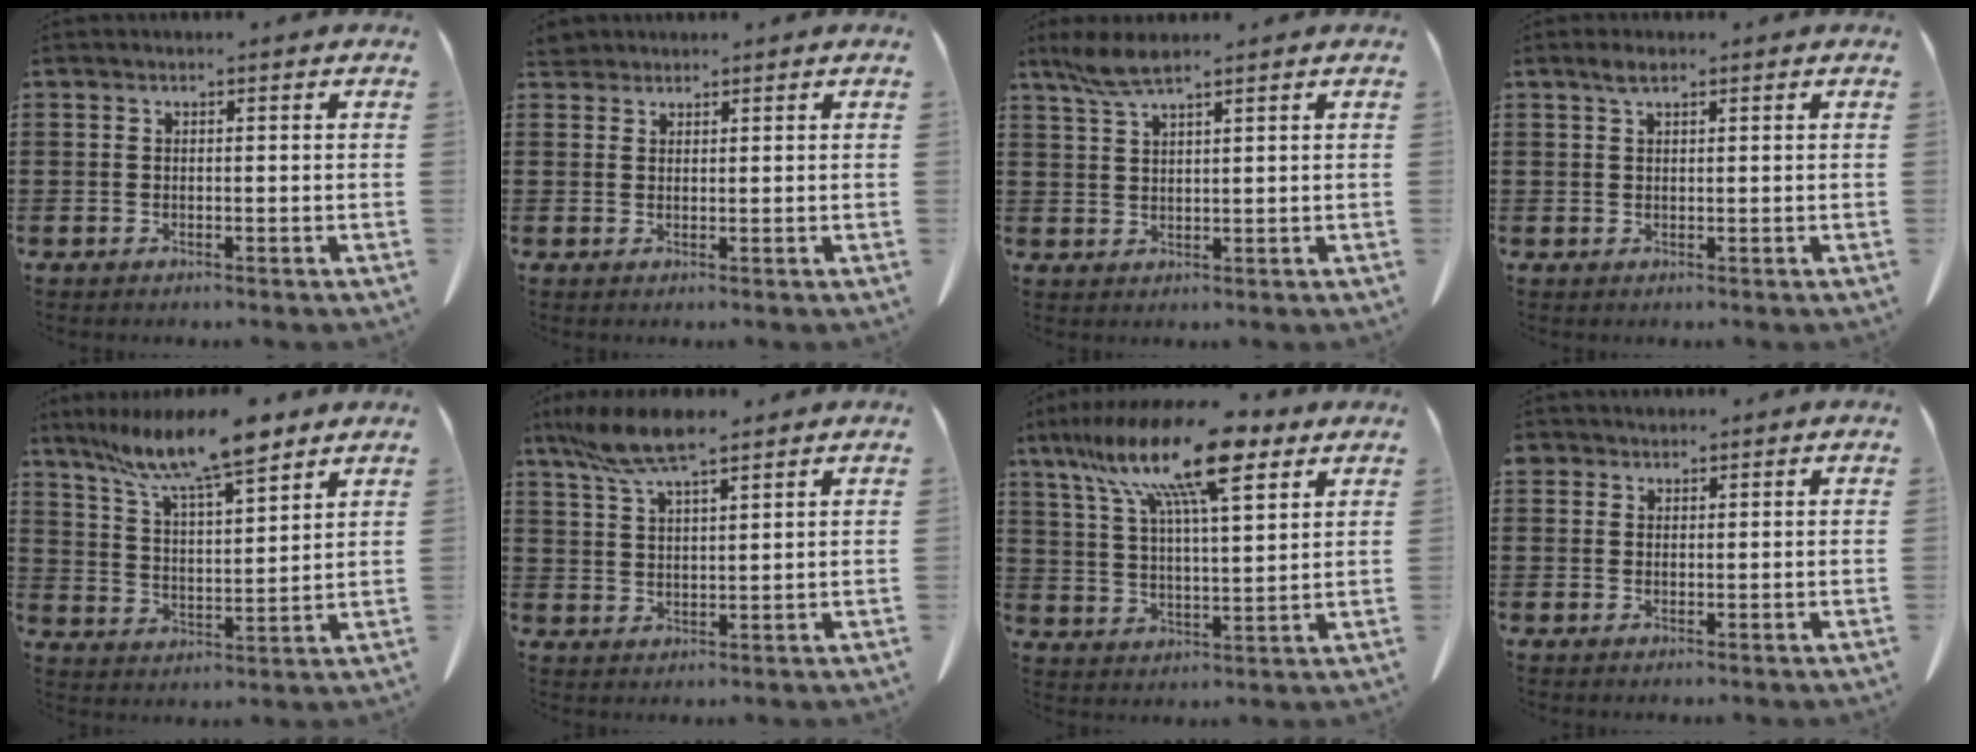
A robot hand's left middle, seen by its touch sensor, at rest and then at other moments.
{"total": 2.2, "force": [2.0, 0.8, 0.4], "torque": [-0.015, 0.004, 0.040]}
{"total": 4.5, "force": [3.2, 0.5, 3.0], "torque": [-0.067, -0.001, 0.060]}
{"total": 1.8, "force": [1.1, 0.7, 1.2], "torque": [-0.027, 0.002, 0.021]}
{"total": 11.0, "force": [8.9, 1.0, 6.2], "torque": [-0.138, -0.040, 0.151]}
{"total": 7.8, "force": [5.9, 1.4, 4.9], "torque": [-0.110, -0.009, 0.110]}
{"total": 16.3, "force": [11.0, 4.0, 11.3], "torque": [-0.221, -0.041, 0.186]}
{"total": 1.6, "force": [1.3, 0.9, 0.1], "torque": [-0.008, 0.003, 0.027]}